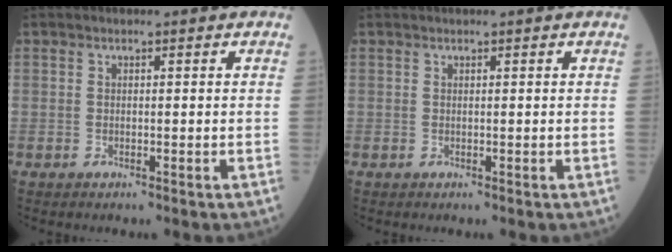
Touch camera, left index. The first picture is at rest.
{"total": 1.1, "force": [1.0, -0.1, 0.4], "torque": [-0.010, 0.015, 0.018]}